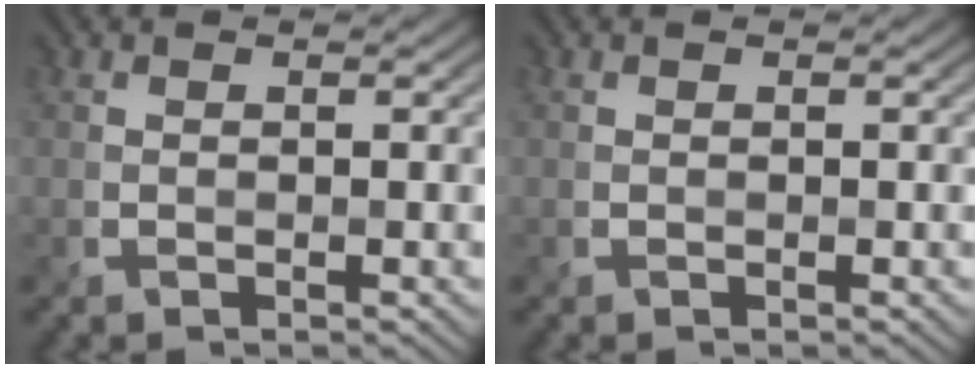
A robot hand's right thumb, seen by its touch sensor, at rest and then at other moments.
{"total": 0.0}